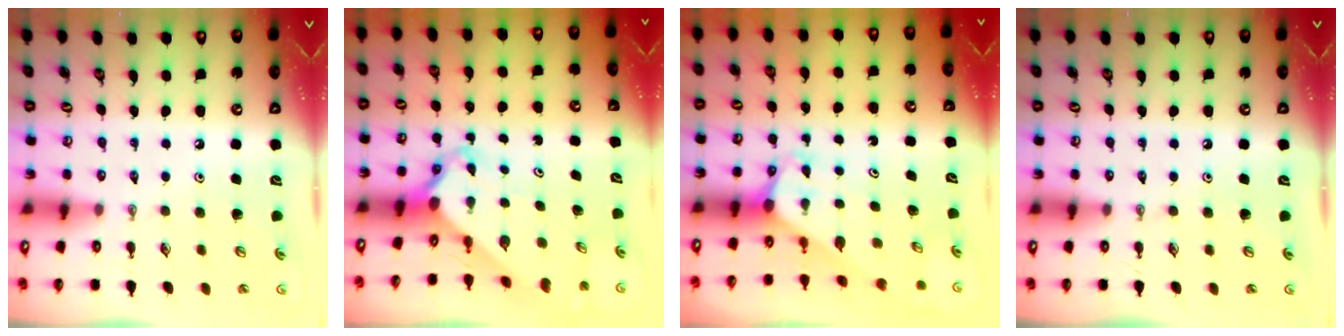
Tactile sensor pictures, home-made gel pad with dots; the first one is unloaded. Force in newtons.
{"total": 2.8, "press": 2.8, "slide": 0.3}
{"total": 3.0, "press": 3.0, "slide": 0.2}
{"total": 0.0}